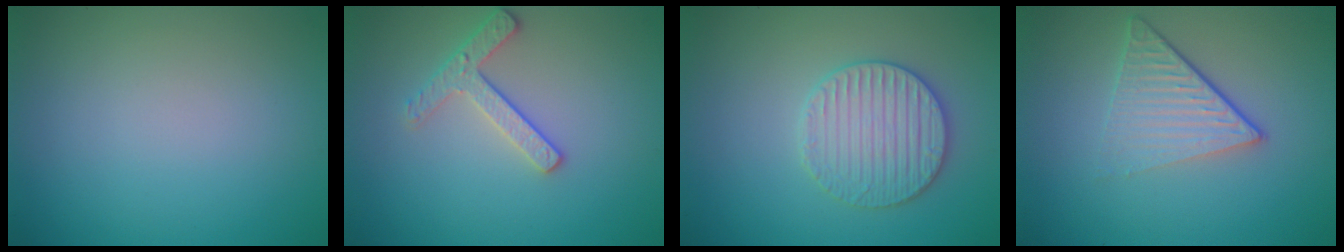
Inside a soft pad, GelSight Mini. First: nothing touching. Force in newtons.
{"total": 2.5, "press": 2.4, "slide": 0.7}
{"total": 3.5, "press": 3.5, "slide": 0.4}
{"total": 4.5, "press": 2.9, "slide": 3.5}